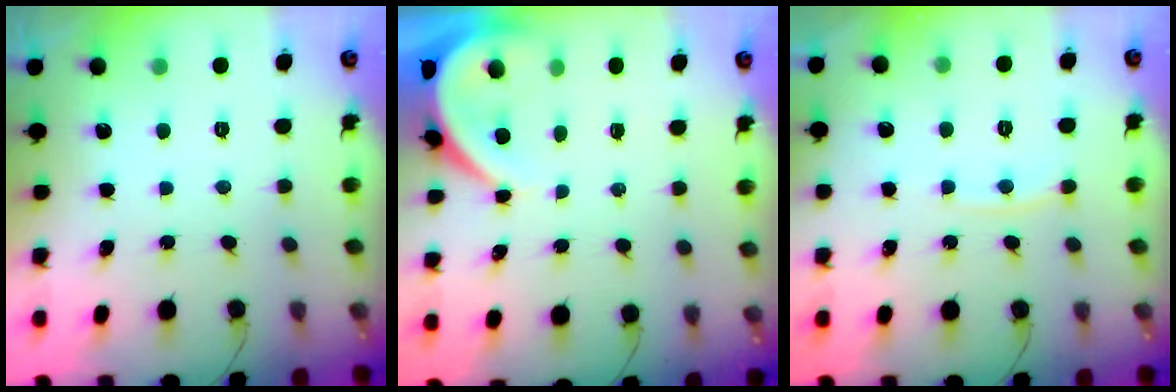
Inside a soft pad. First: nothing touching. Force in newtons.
{"total": 3.9, "press": 3.9, "slide": 0.4}
{"total": 4.0, "press": 4.0, "slide": 0.2}